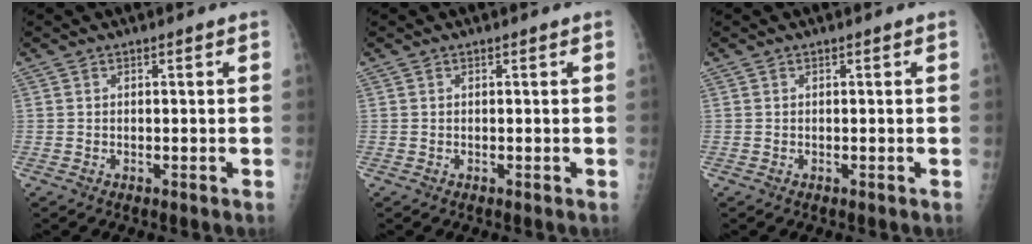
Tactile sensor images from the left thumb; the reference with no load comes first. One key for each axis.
{"total": 0.0}
{"total": 0.0}